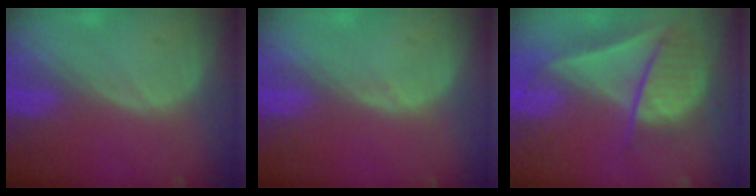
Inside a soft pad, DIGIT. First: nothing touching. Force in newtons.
{"total": 0.5, "press": 0.5, "slide": 0.0}
{"total": 9.1, "press": 7.9, "slide": 4.5}